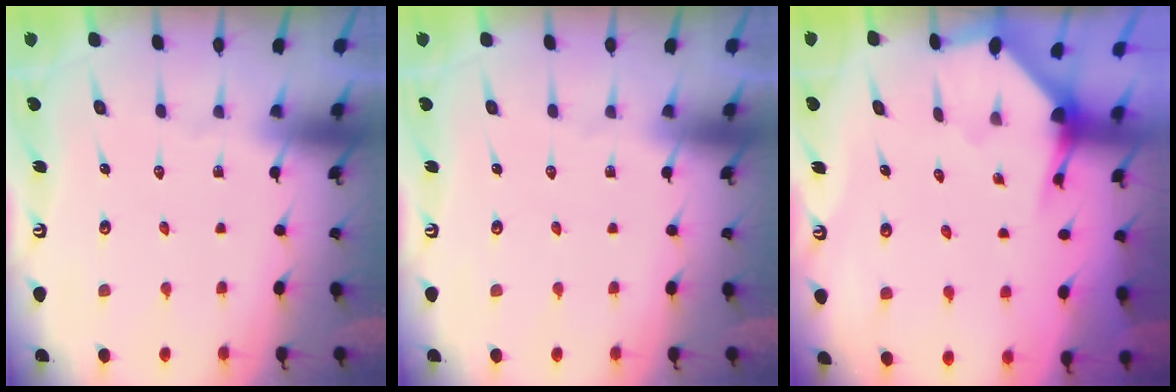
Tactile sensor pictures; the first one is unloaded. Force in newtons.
{"total": 0.0}
{"total": 3.1, "press": 3.0, "slide": 0.3}